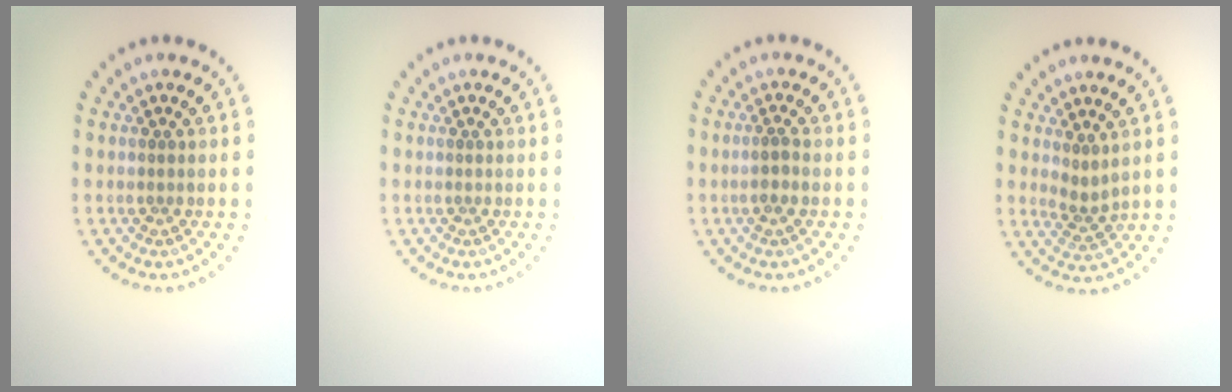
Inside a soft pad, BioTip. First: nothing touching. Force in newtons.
{"total": 0.0}
{"total": 1.1, "press": 0.9, "slide": 0.7}
{"total": 1.8, "press": 1.2, "slide": 1.4}